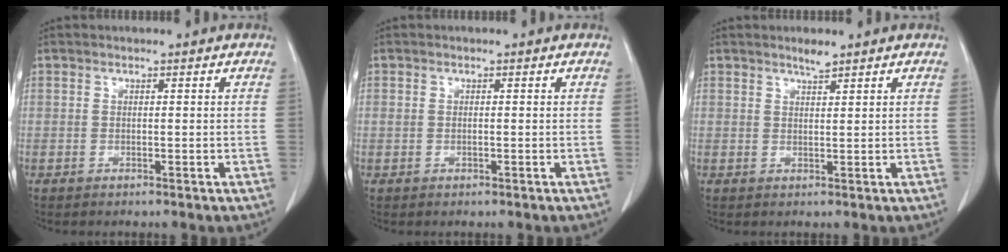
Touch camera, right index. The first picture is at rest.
{"total": 0.6, "force": [0.0, 0.4, 0.4], "torque": [-0.013, 0.004, 0.004]}
{"total": 1.7, "force": [1.5, 0.1, 0.9], "torque": [-0.019, 0.000, 0.029]}